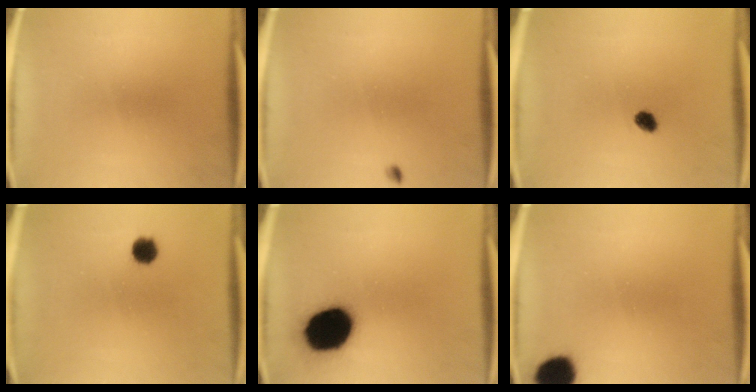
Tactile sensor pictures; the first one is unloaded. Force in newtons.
{"total": 0.6}
{"total": 2.2}
{"total": 4.1}
{"total": 18.9}
{"total": 8.3}